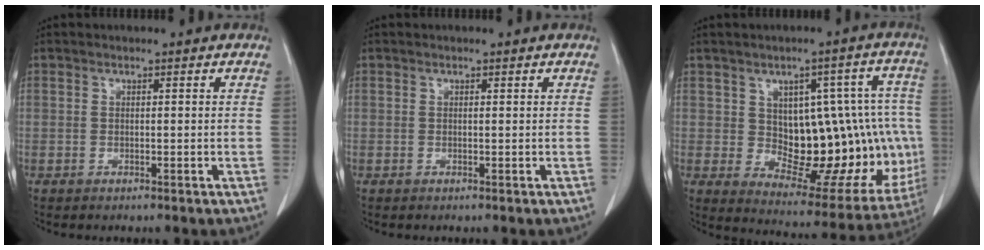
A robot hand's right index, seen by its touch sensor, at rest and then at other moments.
{"total": 0.0}
{"total": 18.5, "force": [0.0, 9.0, 16.2], "torque": [-0.177, 0.029, 0.027]}